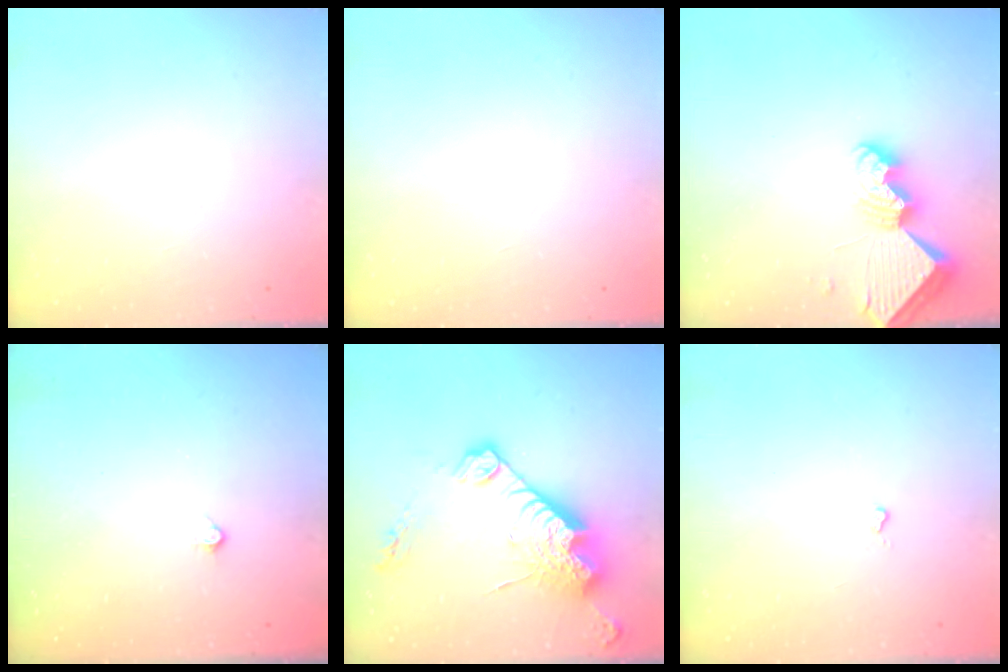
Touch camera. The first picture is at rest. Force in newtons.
{"total": 0.0}
{"total": 8.8, "press": 8.7, "slide": 0.8}
{"total": 2.2, "press": 2.2, "slide": 0.4}
{"total": 19.8, "press": 19.7, "slide": 1.8}
{"total": 2.7, "press": 2.6, "slide": 0.4}